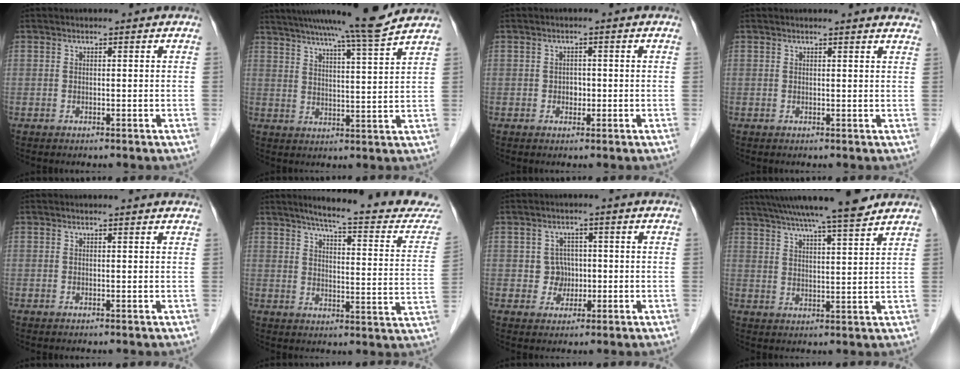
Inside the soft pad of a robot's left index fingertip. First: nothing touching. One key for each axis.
{"total": 12.5, "fx": 11.1, "fy": -1.3, "fz": 5.6, "tx": -0.096, "ty": -0.006, "tz": 0.157}
{"total": 1.4, "fx": -0.3, "fy": 1.1, "fz": 0.8, "tx": -0.012, "ty": 0.003, "tz": -0.003}
{"total": 6.2, "fx": 6.0, "fy": 0.4, "fz": 1.6, "tx": -0.011, "ty": -0.001, "tz": 0.043}
{"total": 2.0, "fx": 1.9, "fy": 0.1, "fz": 0.5, "tx": -0.015, "ty": 0.007, "tz": 0.016}
{"total": 20.1, "fx": 18.1, "fy": 1.0, "fz": 8.6, "tx": -0.109, "ty": -0.057, "tz": 0.215}
{"total": 3.1, "fx": -0.2, "fy": 3.1, "fz": 0.5, "tx": -0.002, "ty": 0.008, "tz": 0.000}
{"total": 16.0, "fx": 13.7, "fy": 0.4, "fz": 8.1, "tx": -0.139, "ty": 0.023, "tz": 0.202}